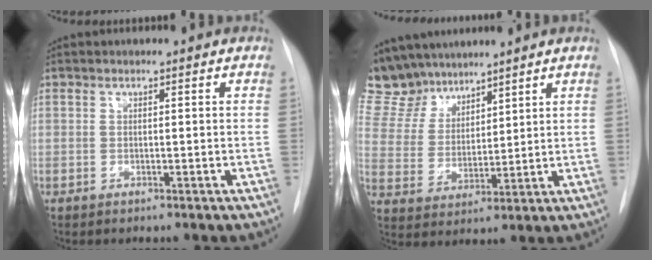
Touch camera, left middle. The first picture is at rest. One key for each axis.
{"total": 11.0, "fx": 9.9, "fy": 4.4, "fz": 1.3, "tx": -0.035, "ty": 0.009, "tz": 0.207}